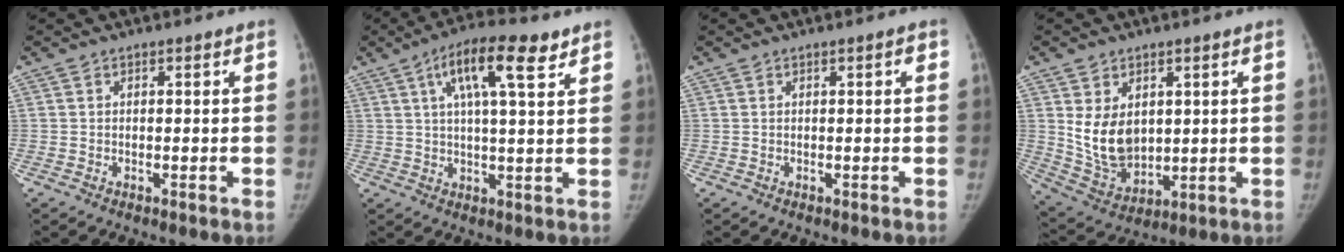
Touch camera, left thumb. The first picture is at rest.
{"total": 11.9, "force": [5.8, 3.3, 9.8], "torque": [-0.148, -0.003, 0.090]}
{"total": 0.9, "force": [0.1, 0.2, 0.8], "torque": [-0.015, 0.002, 0.000]}
{"total": 10.7, "force": [2.3, 7.6, 7.2], "torque": [-0.100, -0.025, 0.068]}